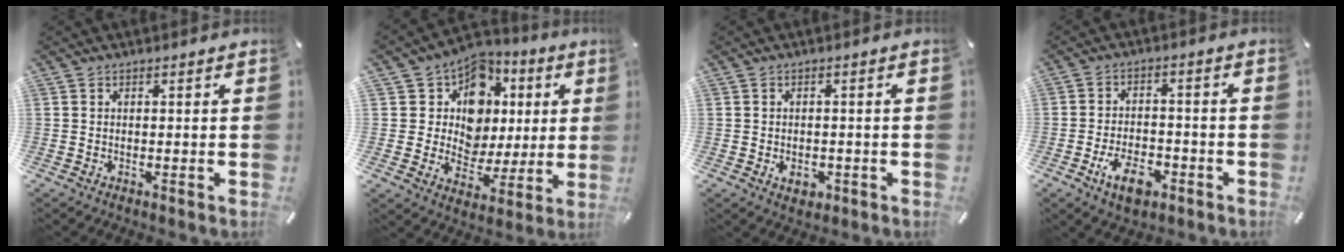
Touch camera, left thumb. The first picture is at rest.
{"total": 11.5, "force": [3.9, 10.4, 3.1], "torque": [-0.054, -0.041, 0.083]}
{"total": 3.2, "force": [-1.1, 2.6, 1.6], "torque": [-0.018, 0.001, -0.019]}
{"total": 8.3, "force": [-4.1, 4.7, 5.4], "torque": [-0.098, 0.014, -0.073]}